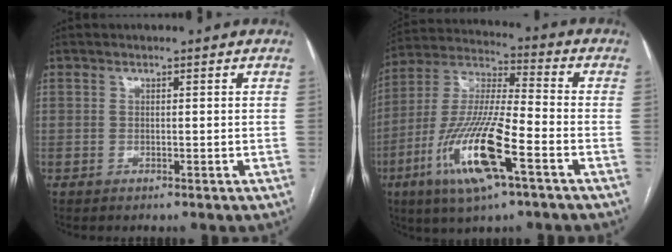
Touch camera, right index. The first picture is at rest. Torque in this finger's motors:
{"motor_torque": [1.58, -0.55, 0.60, 0.21]}